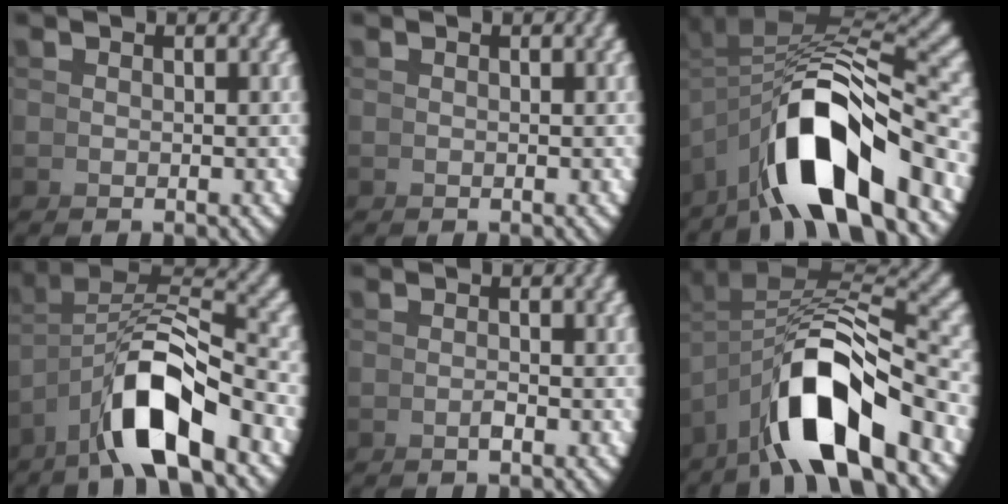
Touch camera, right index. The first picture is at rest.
{"total": 0.0}
{"total": 11.1, "force": [-3.6, 5.0, 9.3], "torque": [-0.159, 0.001, -0.047]}
{"total": 7.8, "force": [-1.7, 3.9, 6.5], "torque": [-0.113, -0.011, -0.020]}
{"total": 0.8, "force": [-0.6, -0.5, 0.3], "torque": [0.001, 0.007, -0.013]}
{"total": 9.3, "force": [-3.3, 4.2, 7.6], "torque": [-0.126, -0.005, -0.041]}